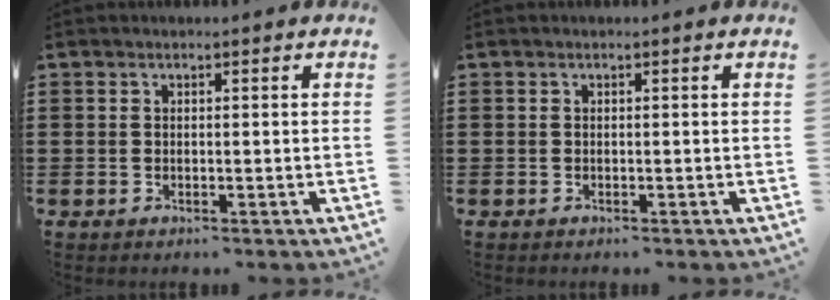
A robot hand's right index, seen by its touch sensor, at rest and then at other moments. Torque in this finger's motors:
{"motor_torque": [0.13, -0.09, 0.00, 0.02]}